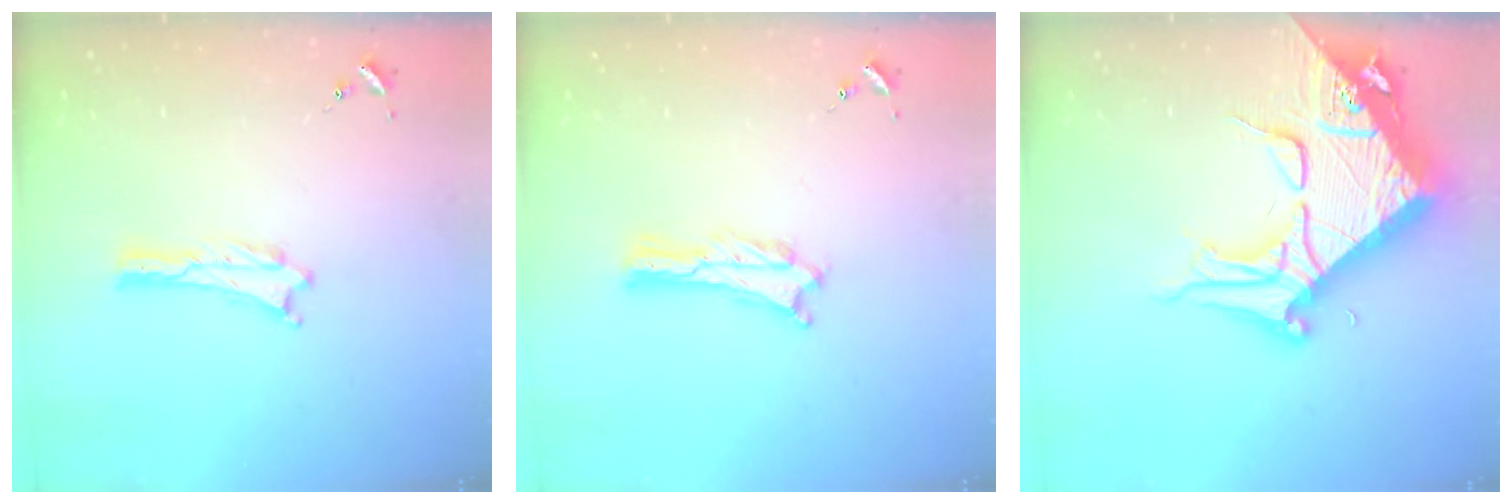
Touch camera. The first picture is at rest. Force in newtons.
{"total": 0.8, "press": 0.7, "slide": 0.2}
{"total": 15.4, "press": 15.3, "slide": 1.7}